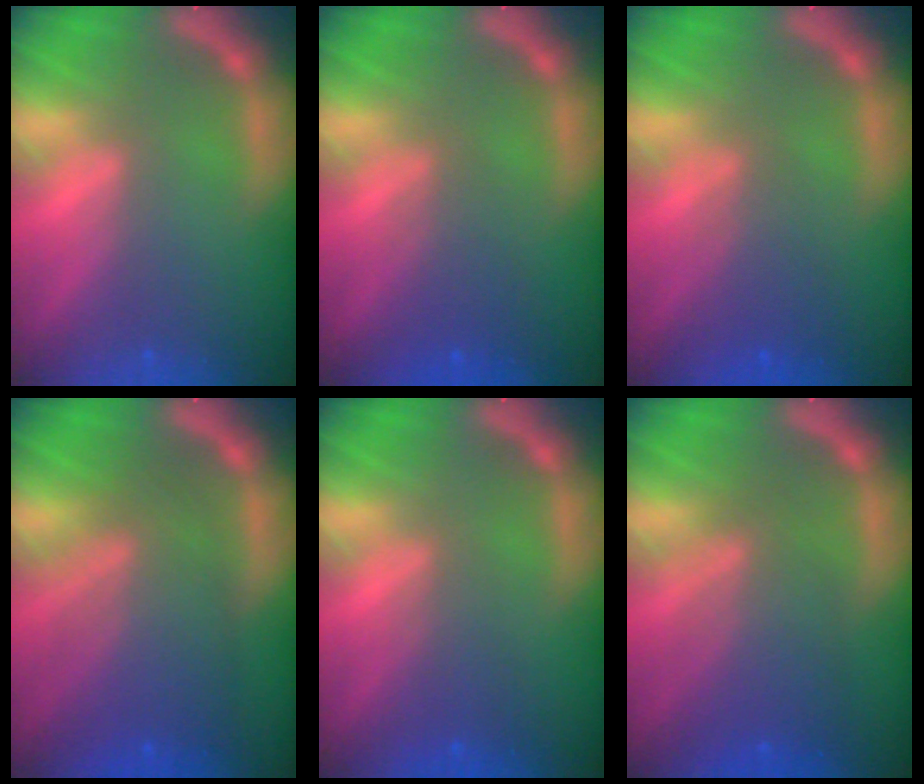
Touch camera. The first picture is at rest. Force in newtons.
{"total": 3.0}
{"total": 3.1}
{"total": 8.1}
{"total": 2.5}
{"total": 6.0}